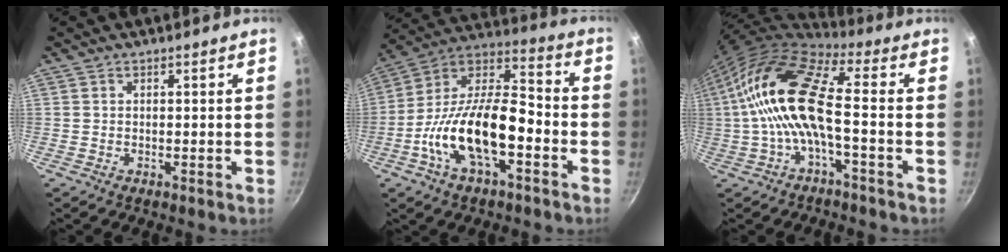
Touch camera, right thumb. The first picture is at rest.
{"total": 19.7, "force": [-6.2, 8.9, 16.4], "torque": [-0.281, 0.046, -0.128]}
{"total": 15.4, "force": [-0.9, 5.4, 14.4], "torque": [-0.290, 0.035, -0.033]}